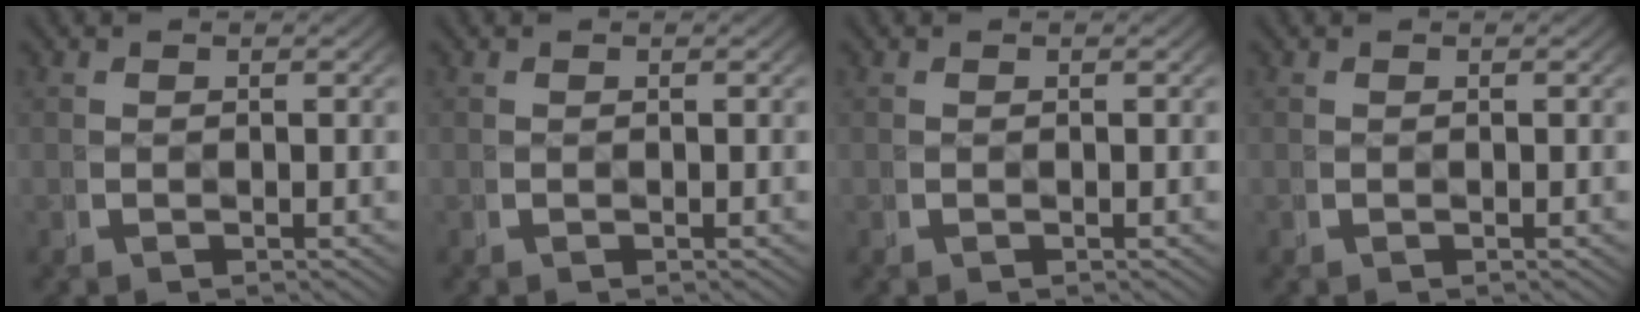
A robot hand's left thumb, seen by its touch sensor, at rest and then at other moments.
{"total": 0.0}
{"total": 0.0}
{"total": 0.0}